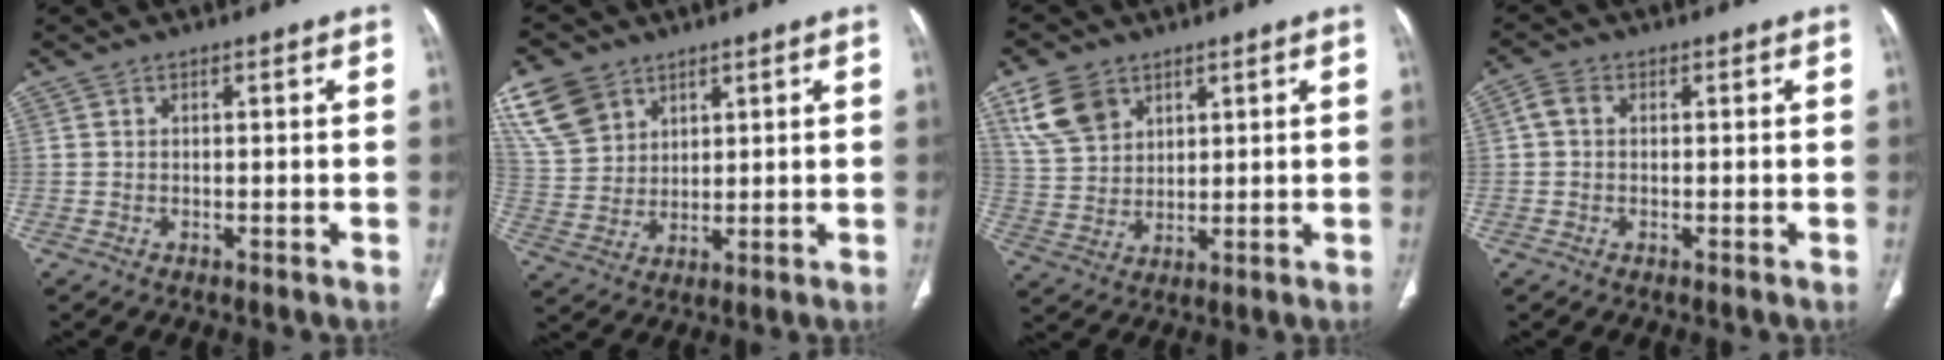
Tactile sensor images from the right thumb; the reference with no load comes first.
{"total": 11.1, "force": [6.3, 7.9, 4.5], "torque": [-0.076, -0.017, 0.138]}
{"total": 9.4, "force": [5.1, 6.5, 4.4], "torque": [-0.072, -0.016, 0.110]}
{"total": 2.5, "force": [0.3, 1.9, 1.6], "torque": [-0.033, 0.008, 0.003]}